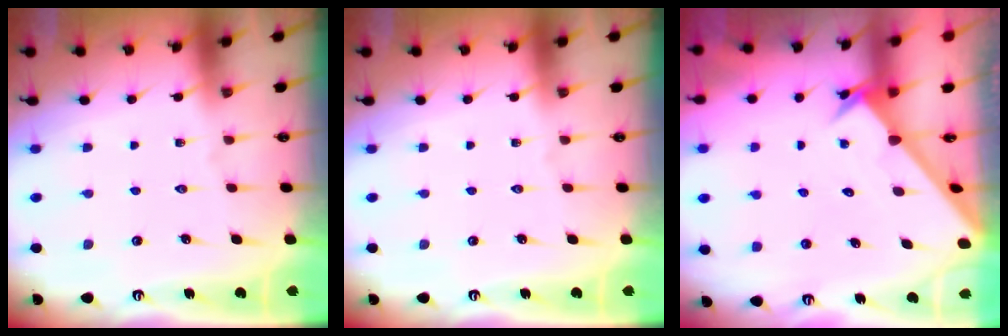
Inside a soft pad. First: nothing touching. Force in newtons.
{"total": 0.0}
{"total": 2.5, "press": 2.5, "slide": 0.2}